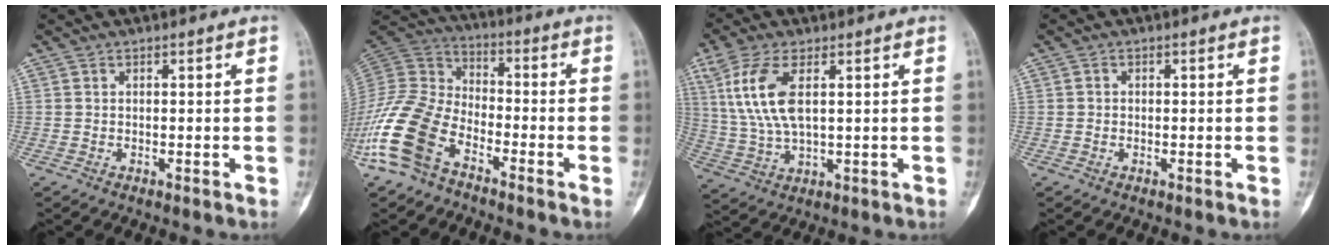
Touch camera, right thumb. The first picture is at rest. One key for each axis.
{"total": 15.5, "fx": -8.6, "fy": 8.7, "fz": 9.6, "tx": -0.201, "ty": 0.051, "tz": -0.182}
{"total": 10.6, "fx": 3.3, "fy": 4.5, "fz": 9.0, "tx": -0.207, "ty": -0.004, "tz": 0.075}
{"total": 0.6, "fx": 0.0, "fy": 0.6, "fz": 0.2, "tx": 0.003, "ty": 0.003, "tz": -0.002}